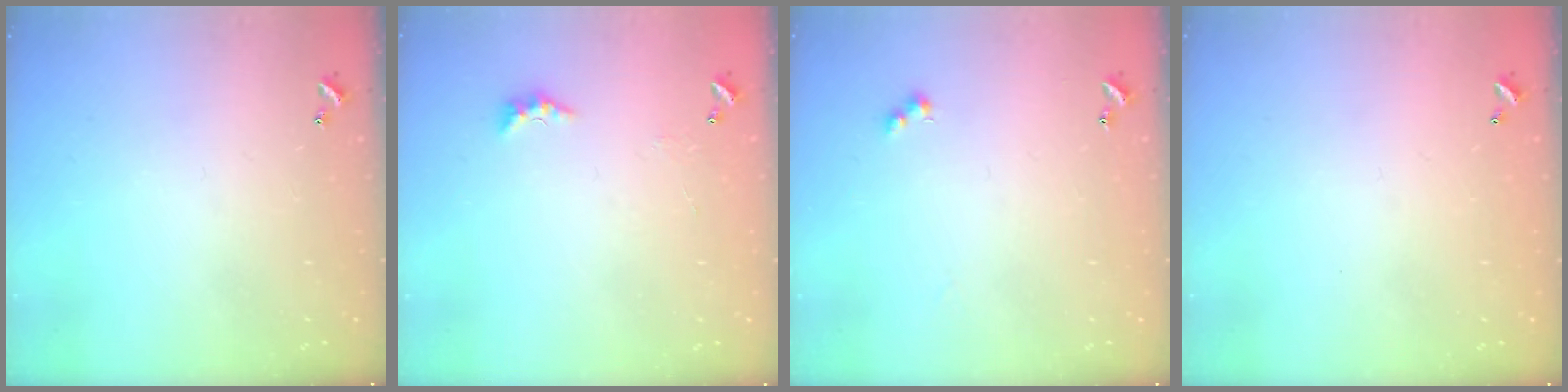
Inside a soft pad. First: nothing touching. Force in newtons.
{"total": 2.4, "press": 2.3, "slide": 0.6}
{"total": 2.4, "press": 2.3, "slide": 0.5}
{"total": 2.9, "press": 2.9, "slide": 0.1}